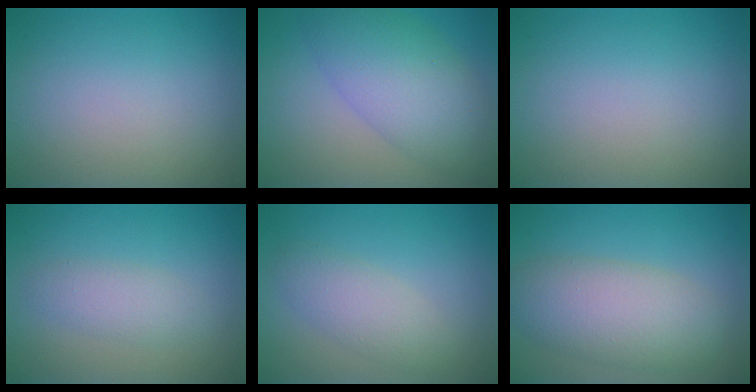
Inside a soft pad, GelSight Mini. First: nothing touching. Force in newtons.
{"total": 6.8, "press": 6.8, "slide": 0.1}
{"total": 0.0}
{"total": 2.3, "press": 2.3, "slide": 0.1}
{"total": 2.8, "press": 2.8, "slide": 0.1}
{"total": 6.4, "press": 6.4, "slide": 0.3}